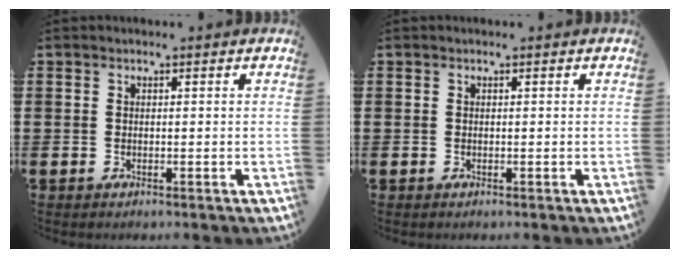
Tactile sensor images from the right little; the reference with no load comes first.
{"total": 0.0}